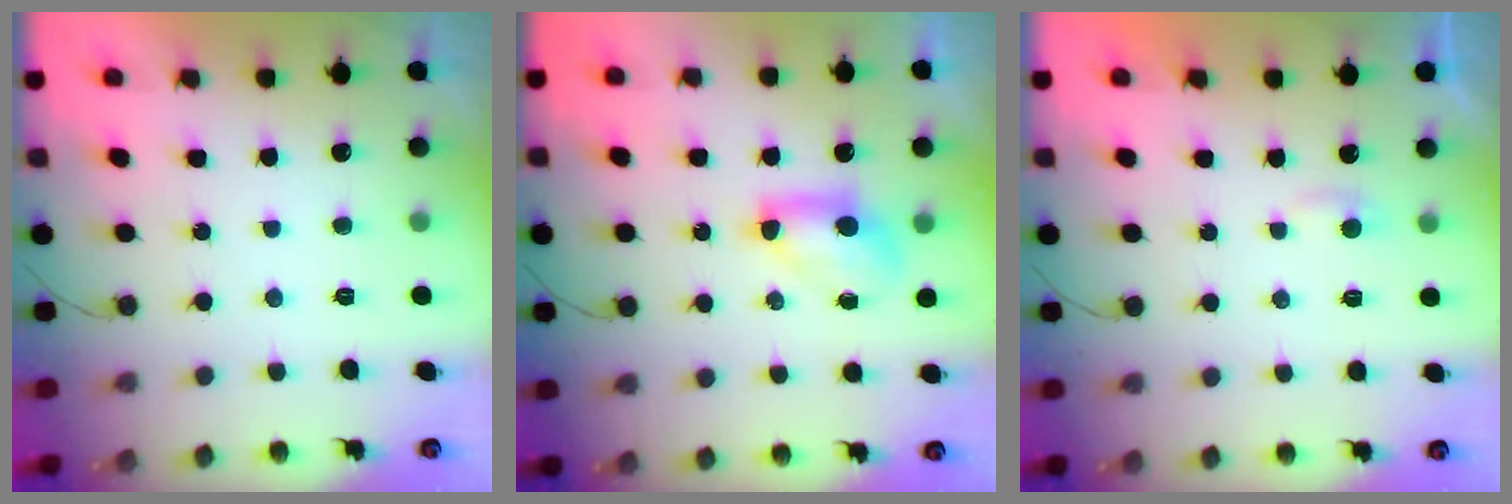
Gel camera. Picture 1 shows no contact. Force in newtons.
{"total": 7.5, "press": 7.4, "slide": 1.1}
{"total": 2.3, "press": 2.3, "slide": 0.2}